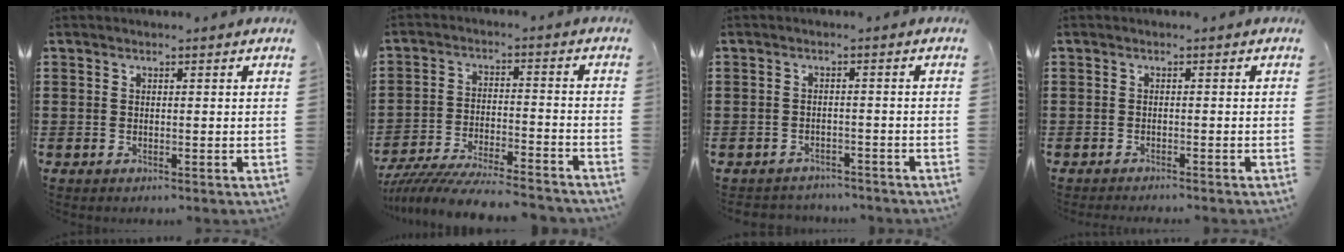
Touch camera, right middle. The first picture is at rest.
{"total": 7.5, "force": [-7.2, 0.2, 2.2], "torque": [-0.046, -0.002, -0.141]}
{"total": 2.0, "force": [-1.9, 0.4, -0.2], "torque": [-0.005, 0.001, -0.045]}
{"total": 0.8, "force": [-0.8, -0.1, 0.0], "torque": [-0.003, -0.002, -0.016]}